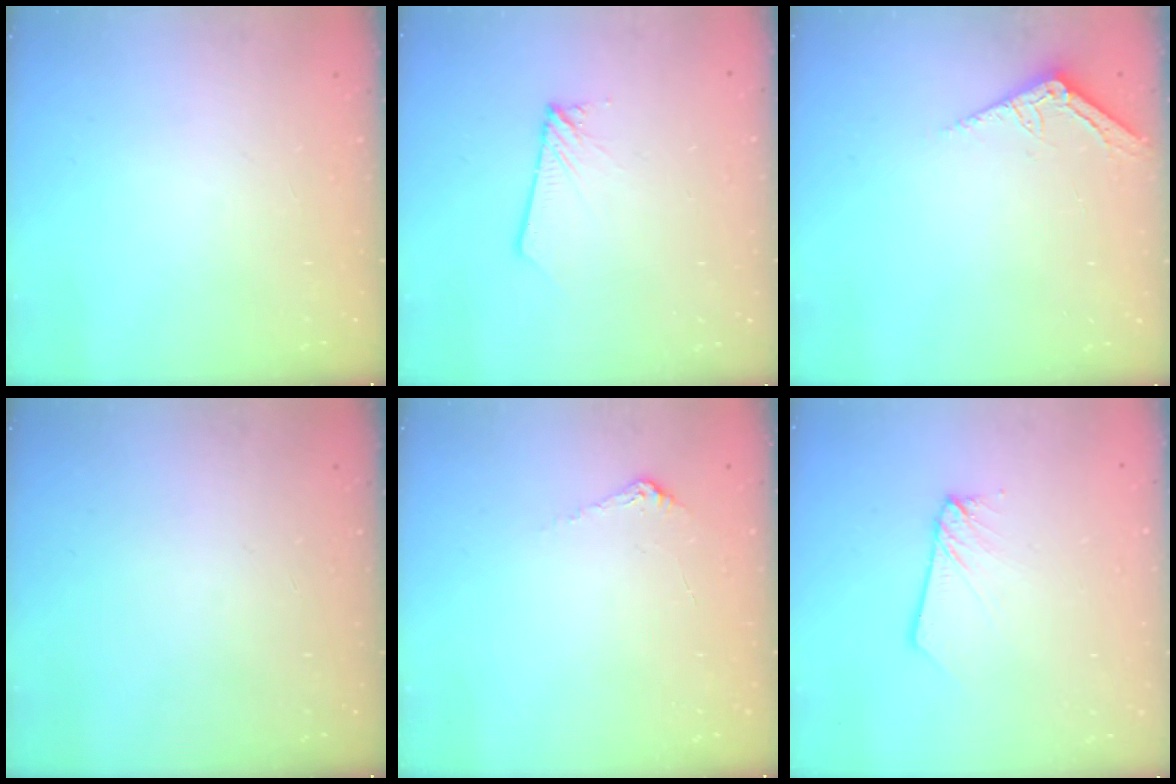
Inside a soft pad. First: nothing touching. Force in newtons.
{"total": 1.8, "press": 1.8, "slide": 0.2}
{"total": 3.2, "press": 3.2, "slide": 0.3}
{"total": 0.0}
{"total": 4.8, "press": 4.8, "slide": 0.4}
{"total": 2.6, "press": 2.6, "slide": 0.2}